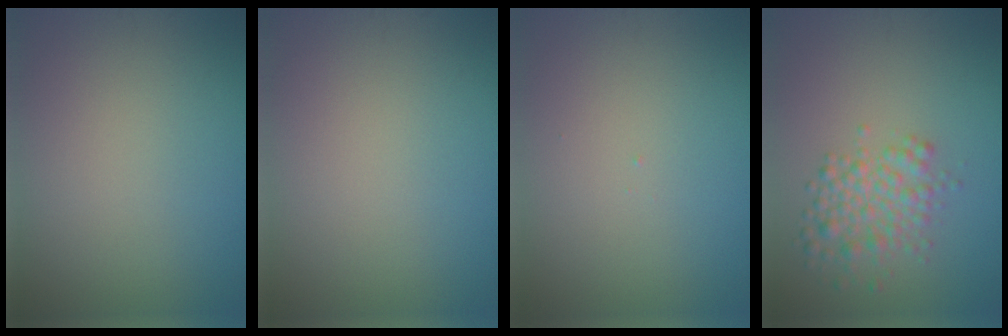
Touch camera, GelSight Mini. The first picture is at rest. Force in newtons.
{"total": 0.0}
{"total": 0.0}
{"total": 3.7, "press": 3.7, "slide": 0.2}